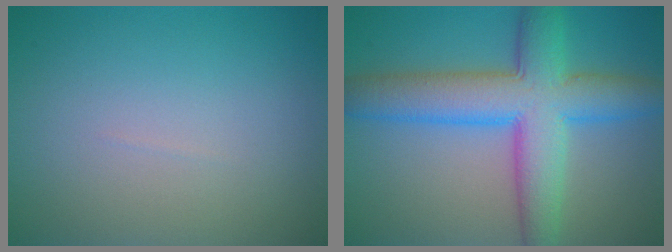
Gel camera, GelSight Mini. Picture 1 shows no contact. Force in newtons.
{"total": 8.9, "press": 8.9, "slide": 0.1}